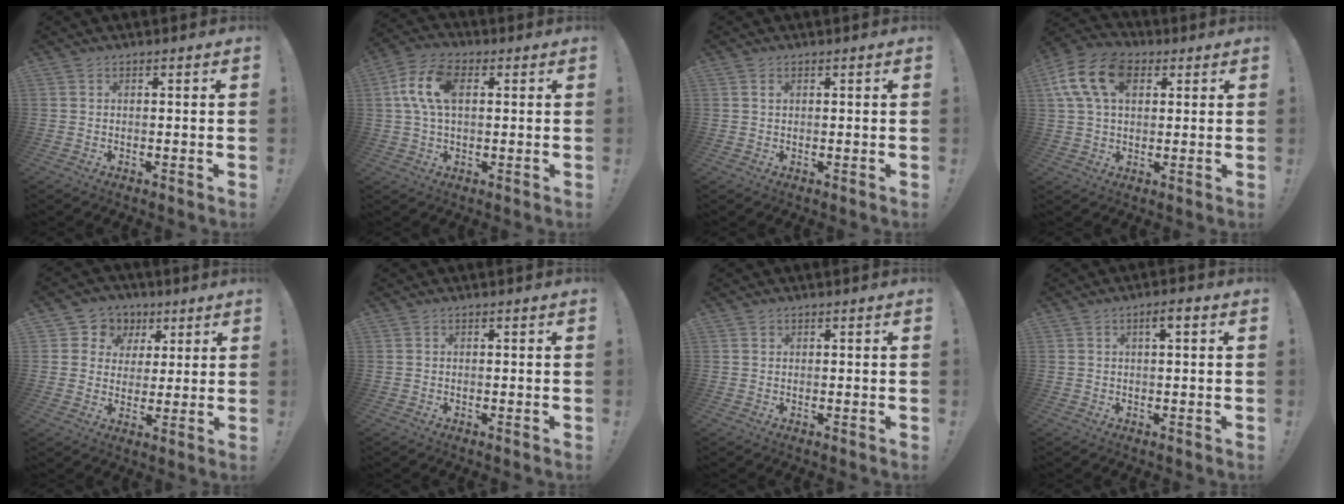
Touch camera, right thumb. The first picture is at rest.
{"total": 11.4, "force": [2.5, 6.5, 9.0], "torque": [-0.184, 0.009, 0.048]}
{"total": 0.7, "force": [0.4, 0.4, 0.4], "torque": [-0.006, 0.000, 0.006]}
{"total": 15.2, "force": [5.2, 9.9, 10.2], "torque": [-0.200, -0.004, 0.099]}
{"total": 7.8, "force": [2.1, 7.3, 1.6], "torque": [-0.028, -0.011, 0.046]}
{"total": 0.0}
{"total": 0.7, "force": [0.5, 0.4, -0.1], "torque": [0.002, -0.001, 0.010]}
{"total": 3.1, "force": [1.0, 0.6, 2.8], "torque": [-0.049, 0.001, 0.013]}